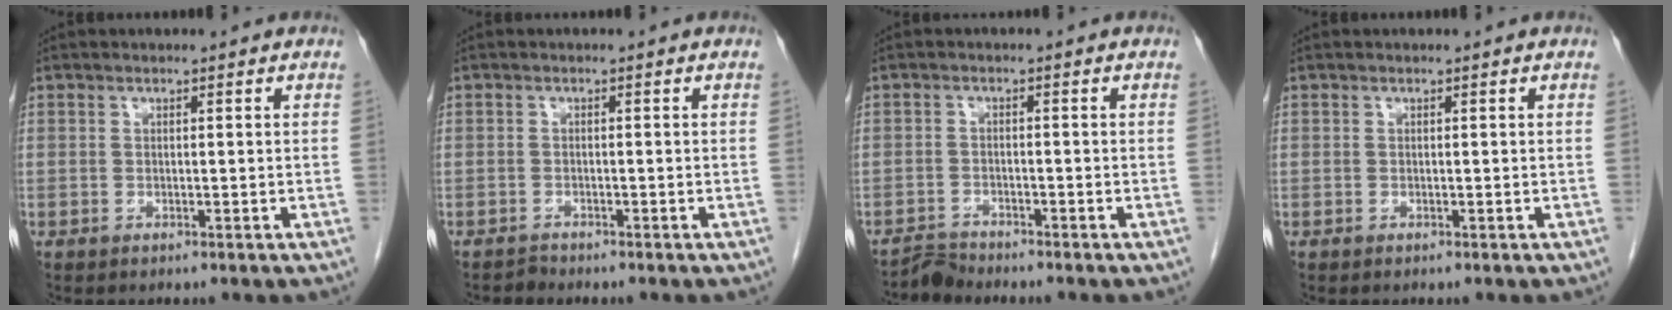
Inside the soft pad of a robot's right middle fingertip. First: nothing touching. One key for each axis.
{"total": 0.8, "fx": -0.8, "fy": 0.0, "fz": -0.3, "tx": 0.005, "ty": -0.005, "tz": -0.016}
{"total": 2.2, "fx": -2.1, "fy": -0.2, "fz": -0.7, "tx": 0.018, "ty": -0.013, "tz": -0.040}
{"total": 0.0}